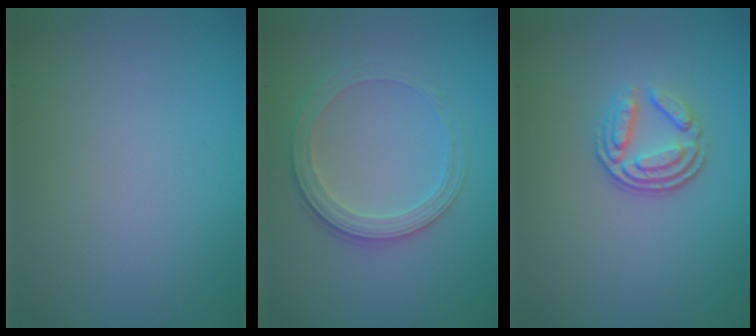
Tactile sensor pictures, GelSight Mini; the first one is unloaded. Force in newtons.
{"total": 2.8, "press": 2.6, "slide": 0.8}
{"total": 3.5, "press": 2.5, "slide": 2.5}